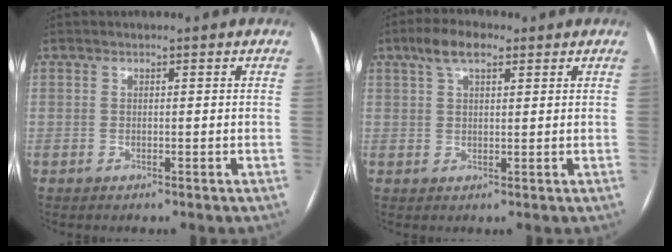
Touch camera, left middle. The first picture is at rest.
{"total": 5.2, "force": [3.1, 1.9, 3.7], "torque": [-0.075, 0.021, 0.056]}